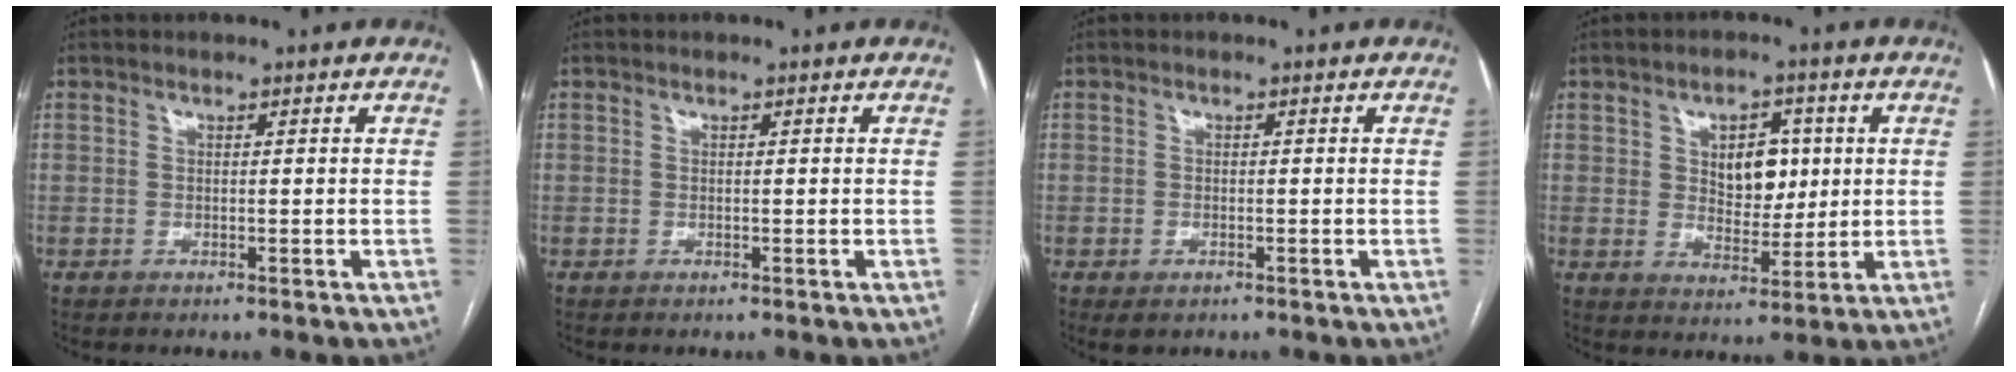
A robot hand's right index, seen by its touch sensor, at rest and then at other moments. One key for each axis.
{"total": 0.0}
{"total": 1.7, "fx": -0.9, "fy": 1.0, "fz": 1.0, "tx": -0.018, "ty": -0.002, "tz": -0.005}
{"total": 7.1, "fx": 1.7, "fy": 4.4, "fz": 5.3, "tx": -0.075, "ty": 0.009, "tz": 0.035}